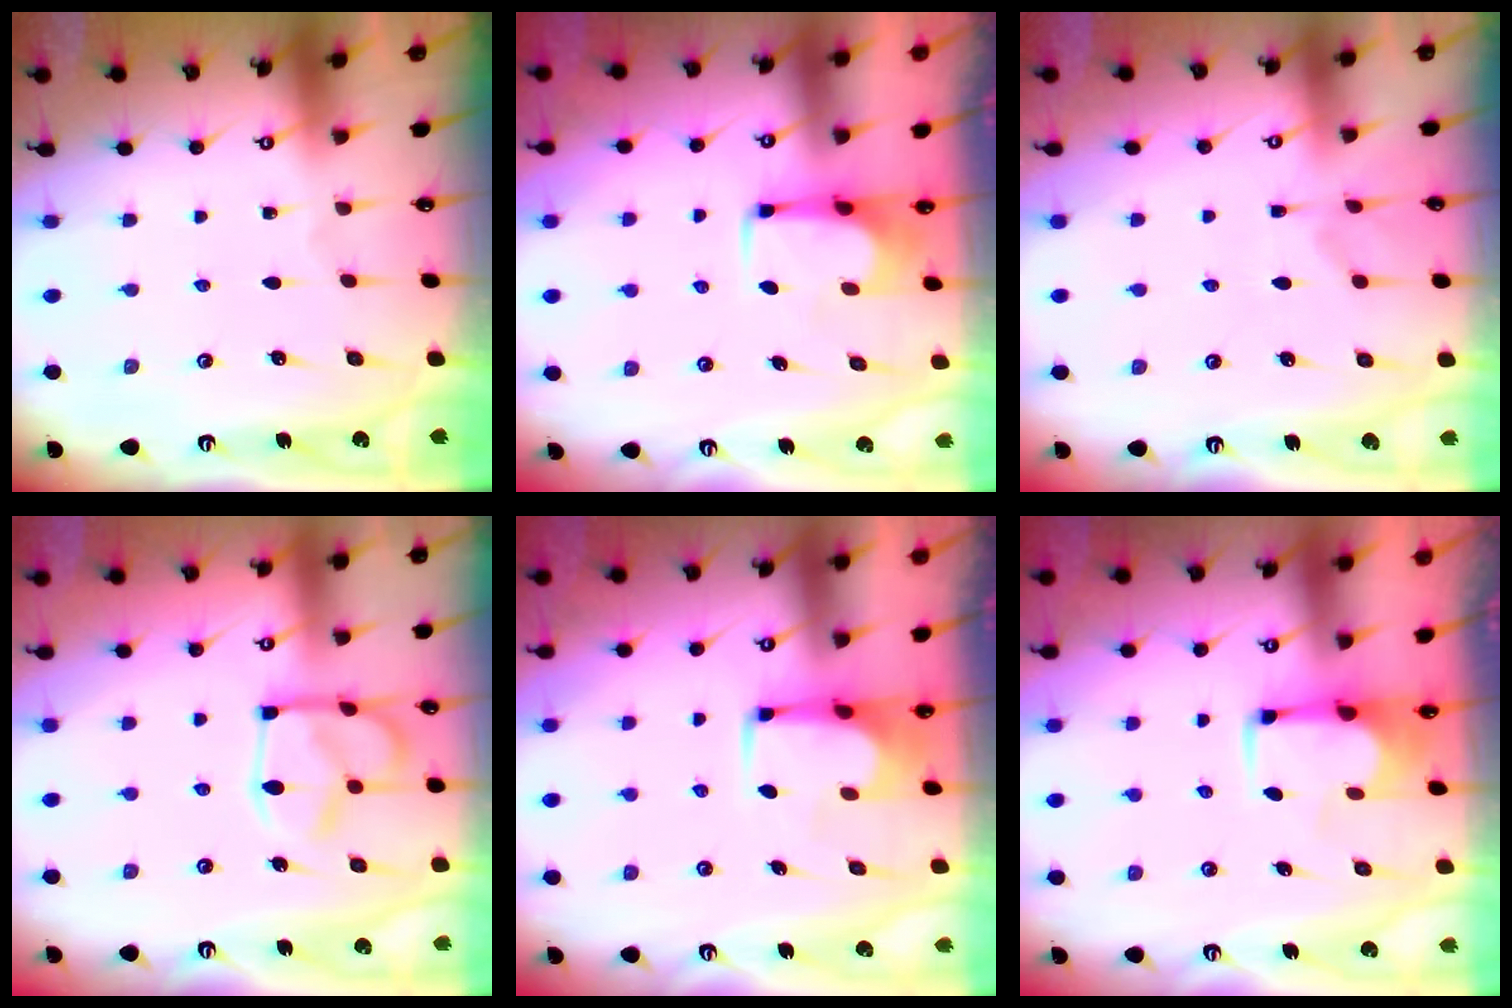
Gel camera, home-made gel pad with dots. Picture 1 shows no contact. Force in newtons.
{"total": 3.9, "press": 3.8, "slide": 0.4}
{"total": 1.6, "press": 0.9, "slide": 1.3}
{"total": 12.8, "press": 12.8, "slide": 1.1}
{"total": 1.5, "press": 1.5, "slide": 0.3}
{"total": 1.9, "press": 1.6, "slide": 1.0}